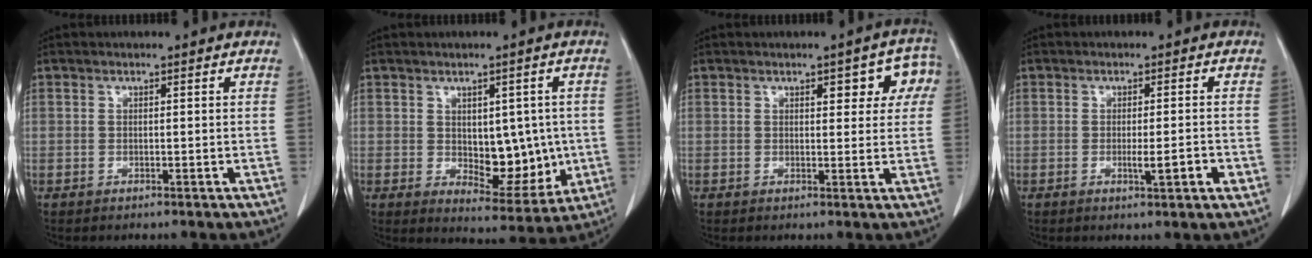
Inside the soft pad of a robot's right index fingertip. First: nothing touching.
{"total": 8.8, "force": [-0.2, 4.8, 7.4], "torque": [-0.085, 0.000, 0.017]}
{"total": 5.9, "force": [2.3, 2.6, 4.7], "torque": [-0.040, 0.018, 0.024]}
{"total": 3.5, "force": [-1.0, 0.2, 3.3], "torque": [-0.056, -0.007, -0.014]}